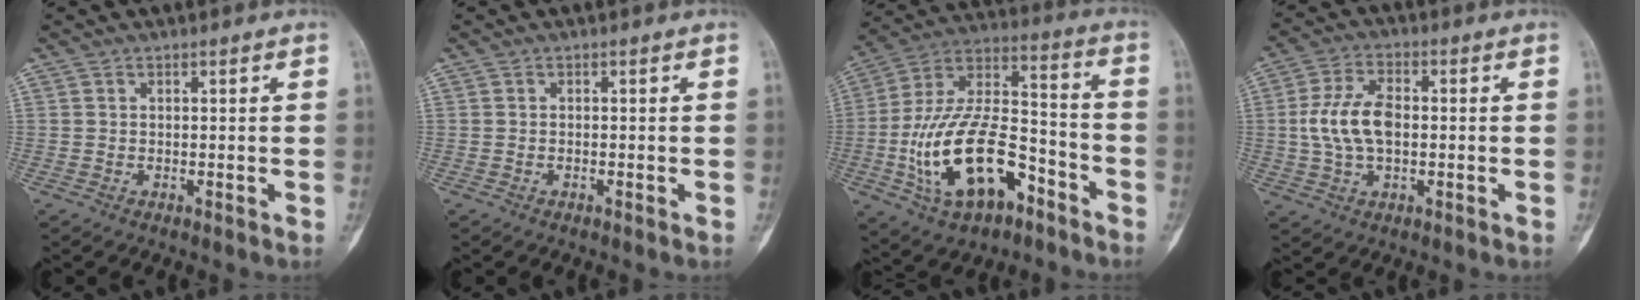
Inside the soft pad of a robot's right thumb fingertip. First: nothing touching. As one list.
[{"total": 0.0}, {"total": 22.2, "force": [-8.8, 11.4, 16.9], "torque": [-0.298, 0.066, -0.144]}, {"total": 9.8, "force": [0.0, 5.6, 8.1], "torque": [-0.160, 0.013, -0.001]}]